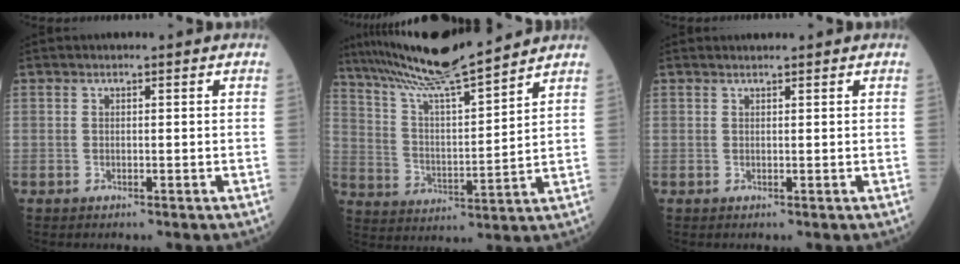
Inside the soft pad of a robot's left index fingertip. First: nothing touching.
{"total": 15.0, "force": [13.5, -0.5, 6.5], "torque": [-0.124, 0.003, 0.242]}
{"total": 0.8, "force": [0.8, 0.1, 0.0], "torque": [-0.007, 0.004, 0.014]}